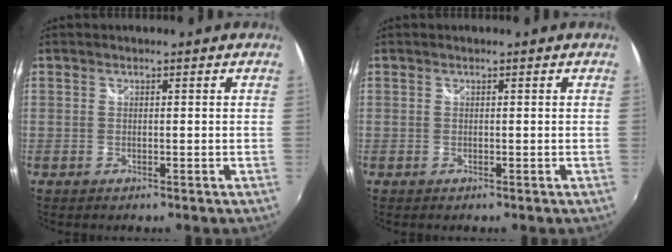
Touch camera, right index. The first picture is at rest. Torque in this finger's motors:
{"motor_torque": [0.04, 0.05, 0.01, 0.01]}